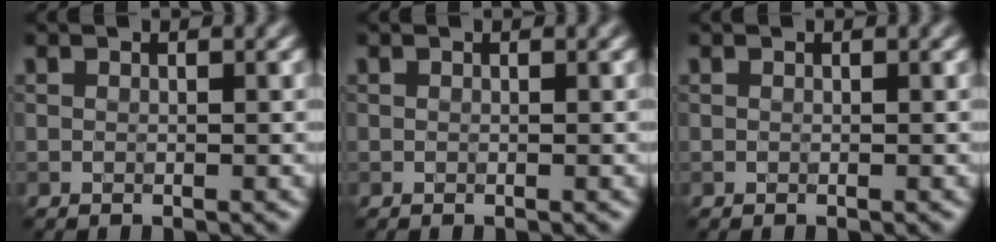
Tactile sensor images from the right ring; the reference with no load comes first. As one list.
[{"total": 0.0}, {"total": 0.0}]